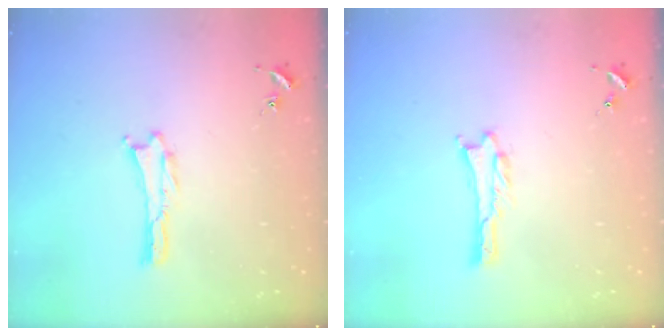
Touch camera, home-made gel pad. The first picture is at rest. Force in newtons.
{"total": 1.0, "press": 1.0, "slide": 0.1}